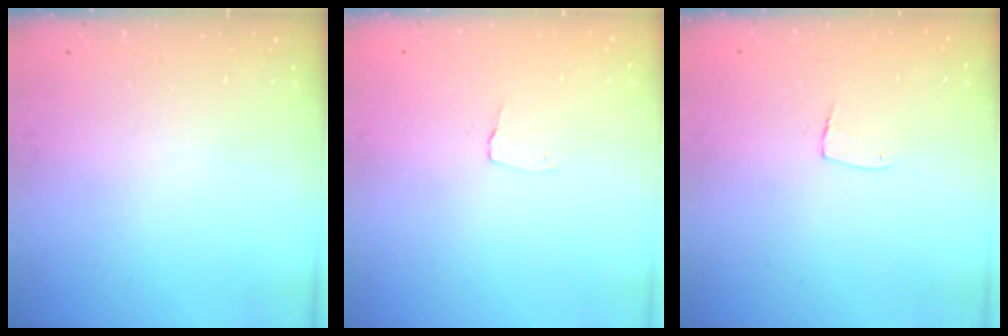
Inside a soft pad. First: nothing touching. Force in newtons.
{"total": 2.6, "press": 2.6, "slide": 0.2}
{"total": 5.4, "press": 5.4, "slide": 0.3}